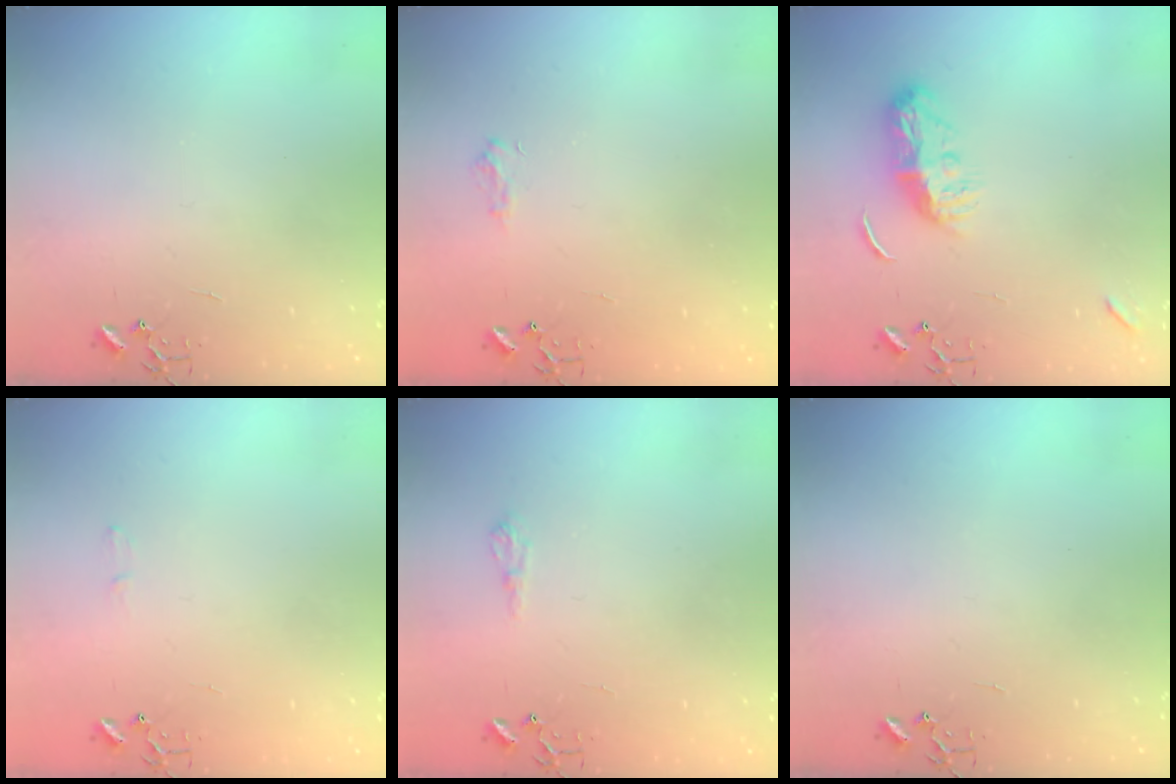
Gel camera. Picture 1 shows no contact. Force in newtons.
{"total": 6.6, "press": 6.6, "slide": 0.8}
{"total": 9.1, "press": 9.1, "slide": 0.8}
{"total": 4.5, "press": 4.5, "slide": 0.4}
{"total": 6.1, "press": 6.1, "slide": 0.7}
{"total": 0.0}